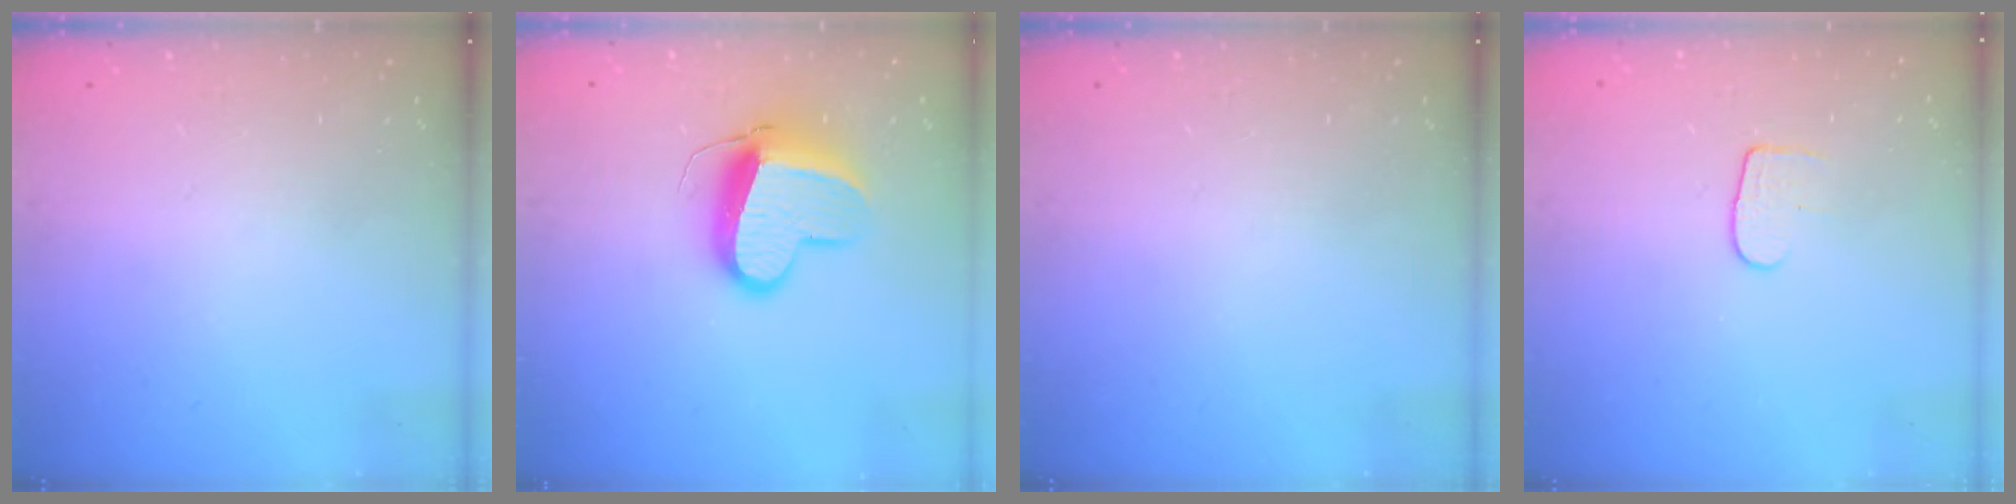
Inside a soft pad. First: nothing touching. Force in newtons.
{"total": 13.4, "press": 13.3, "slide": 1.3}
{"total": 0.0}
{"total": 5.1, "press": 5.1, "slide": 0.4}